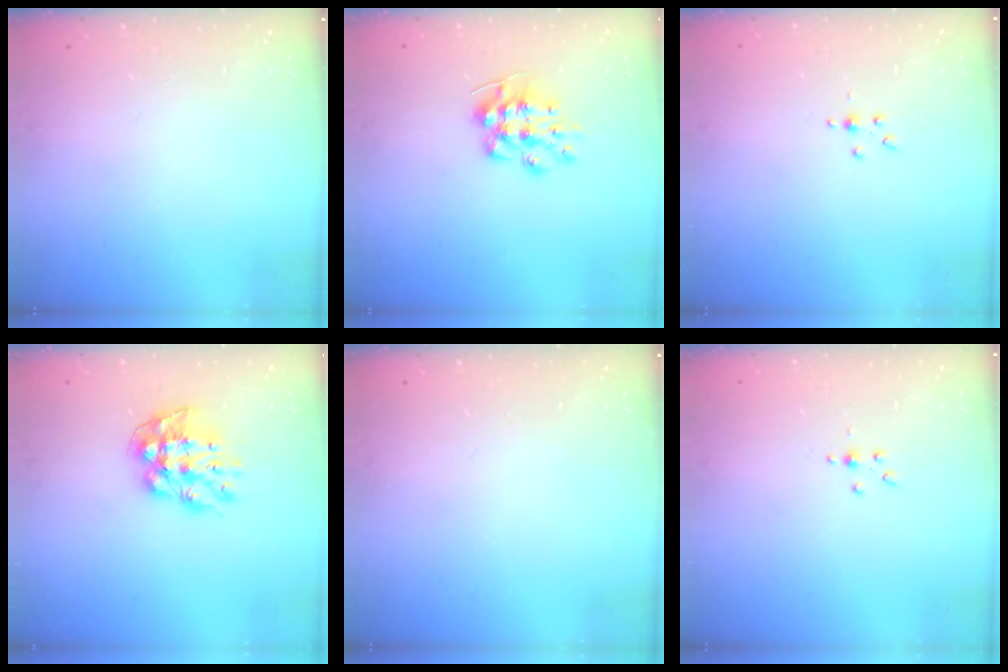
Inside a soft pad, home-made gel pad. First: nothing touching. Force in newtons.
{"total": 8.9, "press": 8.8, "slide": 0.8}
{"total": 3.0, "press": 2.9, "slide": 0.4}
{"total": 10.5, "press": 10.5, "slide": 0.8}
{"total": 0.0}
{"total": 3.0, "press": 2.9, "slide": 0.4}